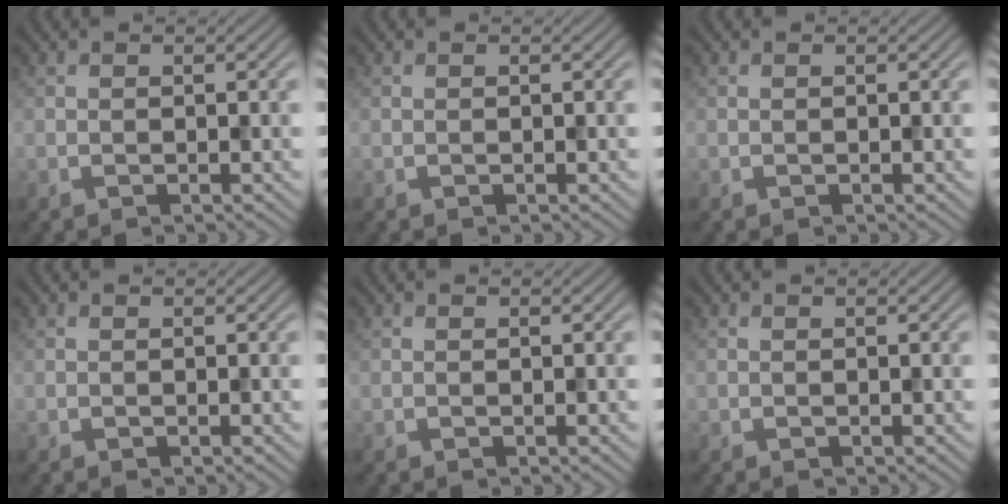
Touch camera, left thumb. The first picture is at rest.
{"total": 0.0}
{"total": 0.0}
{"total": 0.0}
{"total": 0.0}
{"total": 0.0}